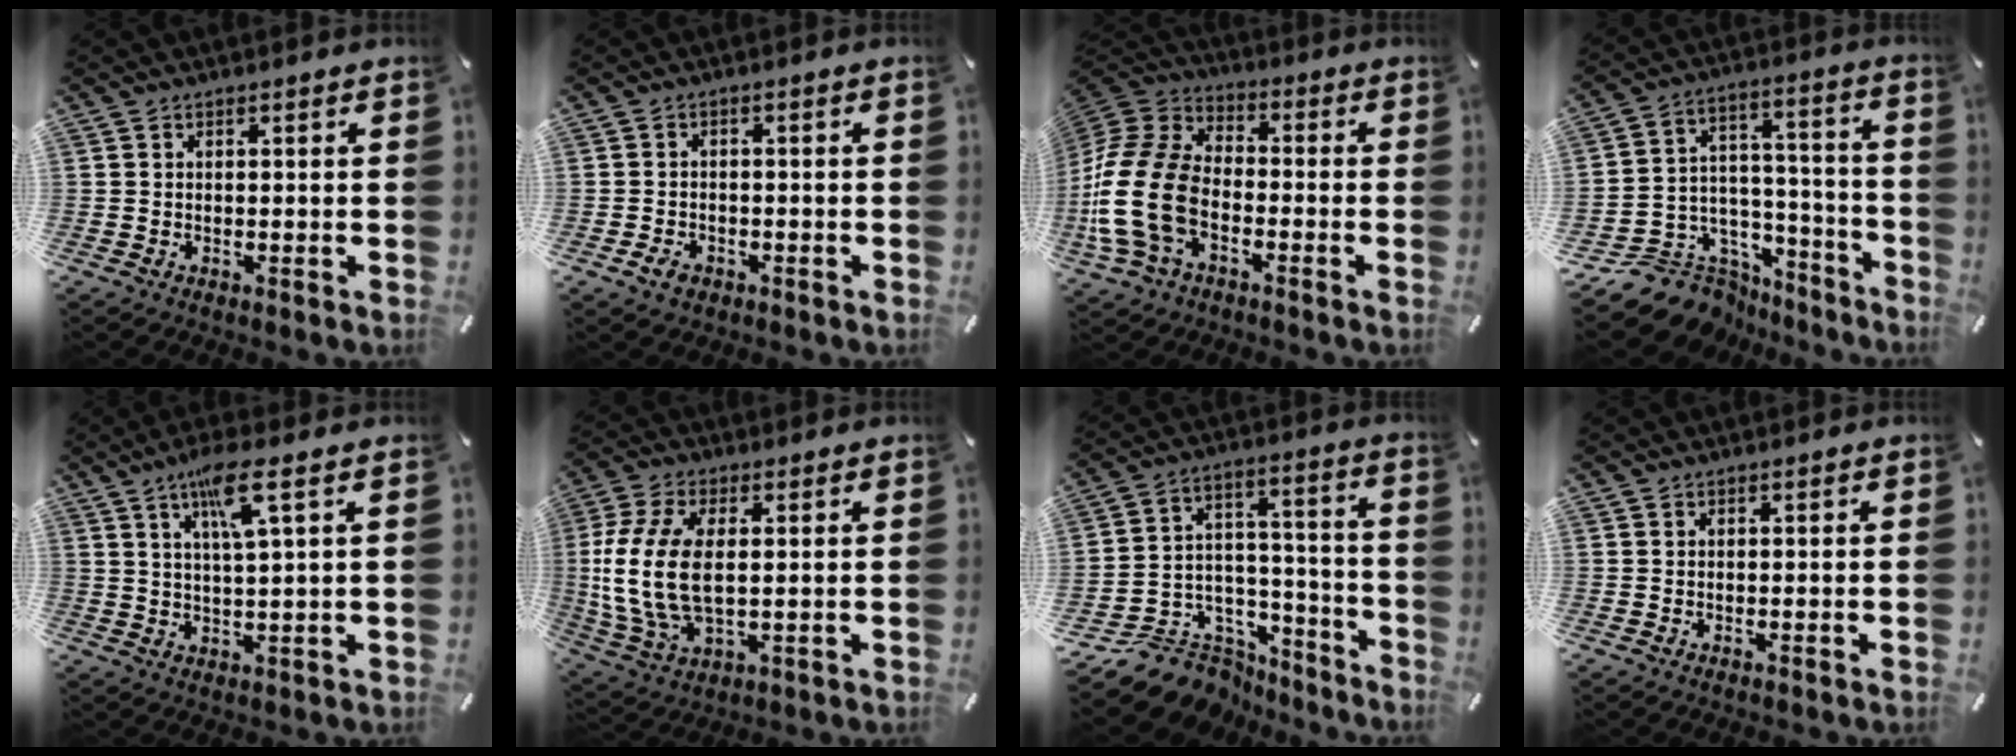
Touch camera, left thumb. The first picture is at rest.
{"total": 2.7, "force": [-1.5, 1.9, 1.1], "torque": [-0.025, 0.007, -0.032]}
{"total": 18.2, "force": [-6.4, 12.4, 11.7], "torque": [-0.263, 0.028, -0.117]}
{"total": 13.3, "force": [-7.5, 10.3, 3.8], "torque": [-0.058, 0.031, -0.112]}
{"total": 9.0, "force": [4.4, 1.1, 7.8], "torque": [-0.152, 0.001, 0.071]}
{"total": 14.3, "force": [1.4, 7.9, 11.8], "torque": [-0.271, -0.009, 0.027]}
{"total": 11.8, "force": [-6.7, 9.4, 2.7], "torque": [-0.044, 0.031, -0.101]}
{"total": 0.0}